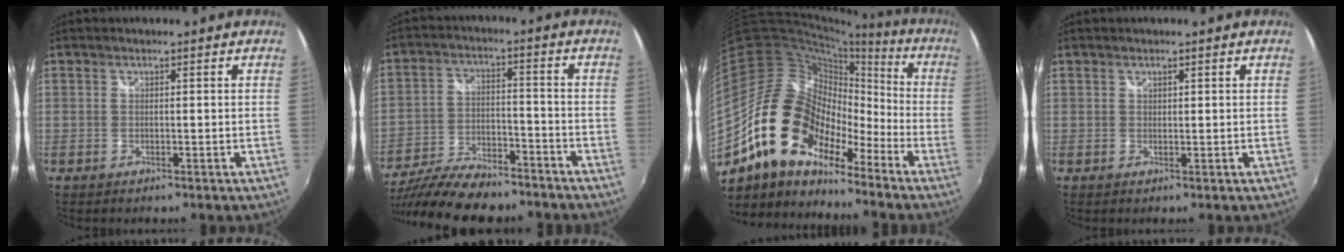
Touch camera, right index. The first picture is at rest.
{"total": 19.4, "force": [-16.0, 5.9, 9.3], "torque": [-0.194, -0.029, -0.257]}
{"total": 16.4, "force": [-10.6, 9.1, 8.5], "torque": [-0.155, 0.006, -0.202]}
{"total": 0.6, "force": [0.5, 0.3, 0.1], "torque": [-0.002, 0.001, 0.008]}